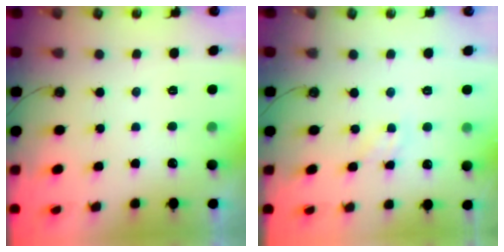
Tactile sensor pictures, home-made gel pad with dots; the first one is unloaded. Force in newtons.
{"total": 1.4, "press": 1.4, "slide": 0.2}